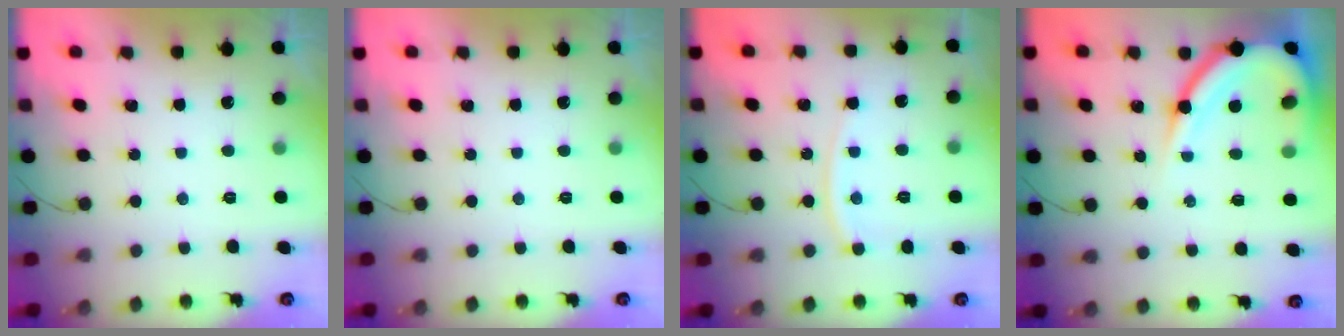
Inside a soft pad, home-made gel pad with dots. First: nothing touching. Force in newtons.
{"total": 0.0}
{"total": 7.3, "press": 7.2, "slide": 1.1}
{"total": 12.9, "press": 12.8, "slide": 1.3}